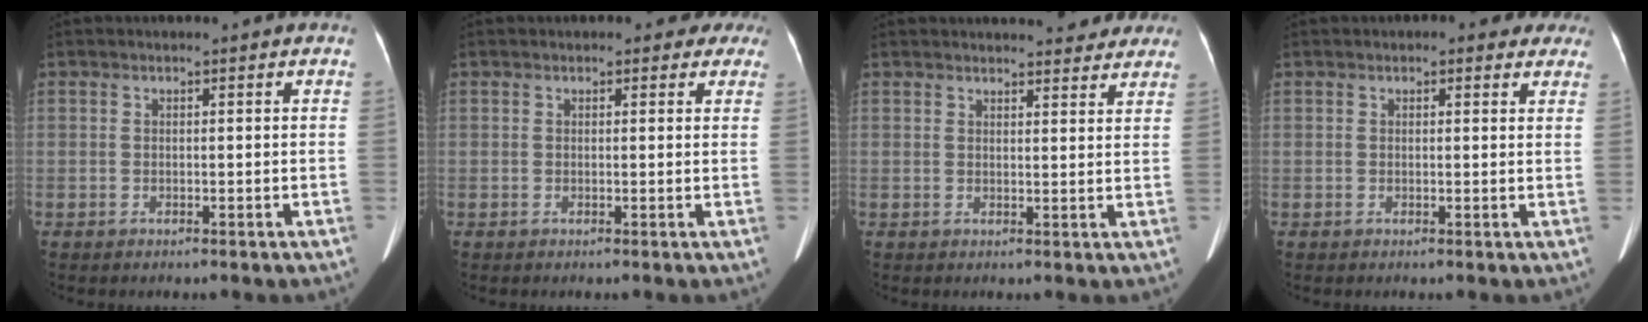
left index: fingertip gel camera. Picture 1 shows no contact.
{"total": 3.8, "force": [3.1, 2.1, 0.8], "torque": [0.015, -0.003, 0.016]}
{"total": 11.2, "force": [10.3, 2.9, 3.4], "torque": [-0.019, 0.007, 0.109]}
{"total": 4.0, "force": [3.1, 1.9, 1.8], "torque": [-0.006, 0.008, 0.026]}